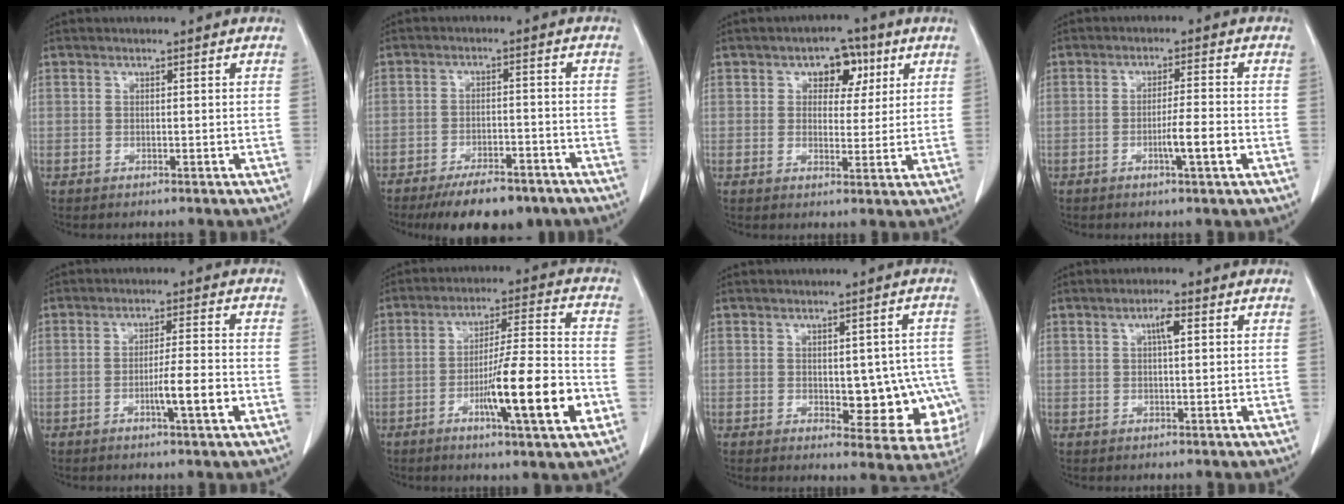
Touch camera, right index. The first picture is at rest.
{"total": 10.6, "force": [-8.1, 3.7, 5.7], "torque": [-0.082, -0.006, -0.121]}
{"total": 5.5, "force": [2.3, 3.5, 3.4], "torque": [-0.043, 0.013, 0.032]}
{"total": 4.7, "force": [-1.7, -0.1, 4.3], "torque": [-0.071, -0.005, -0.029]}
{"total": 5.6, "force": [-2.1, 0.0, 5.2], "torque": [-0.085, -0.005, -0.034]}
{"total": 14.2, "force": [-5.0, 0.4, 13.3], "torque": [-0.220, -0.009, -0.082]}
{"total": 10.5, "force": [-1.7, 5.4, 8.8], "torque": [-0.083, 0.009, -0.008]}
{"total": 2.6, "force": [0.9, 0.5, 2.4], "torque": [-0.047, 0.002, 0.015]}